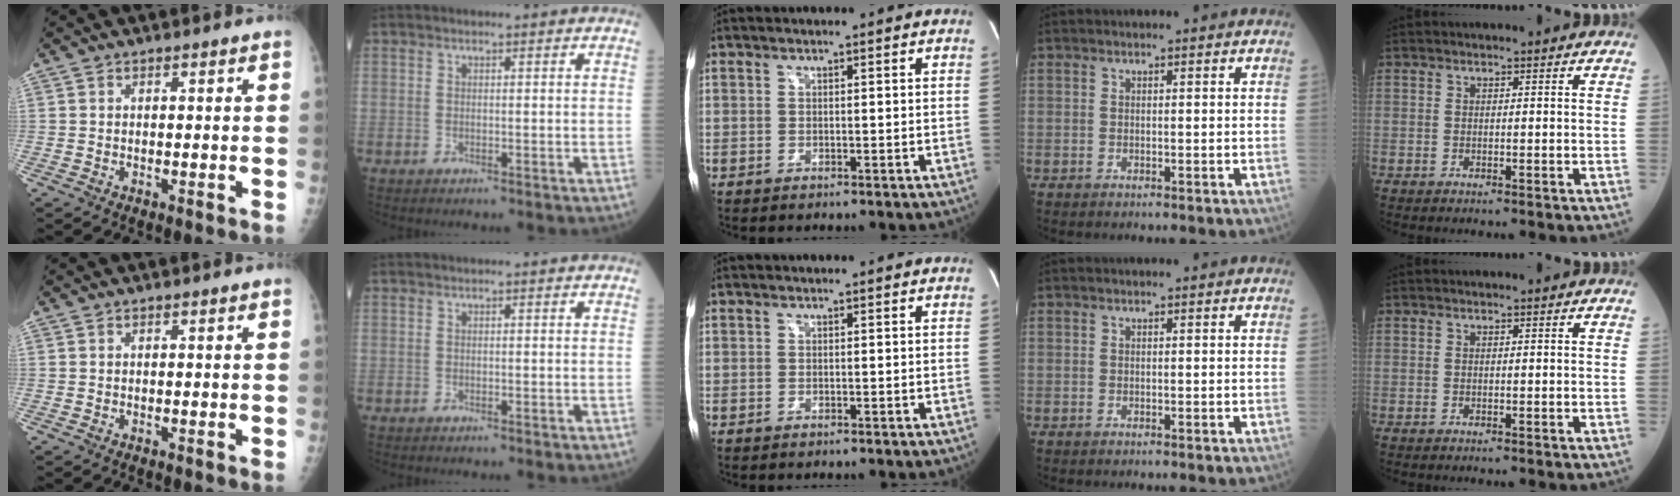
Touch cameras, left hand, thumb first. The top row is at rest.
{}